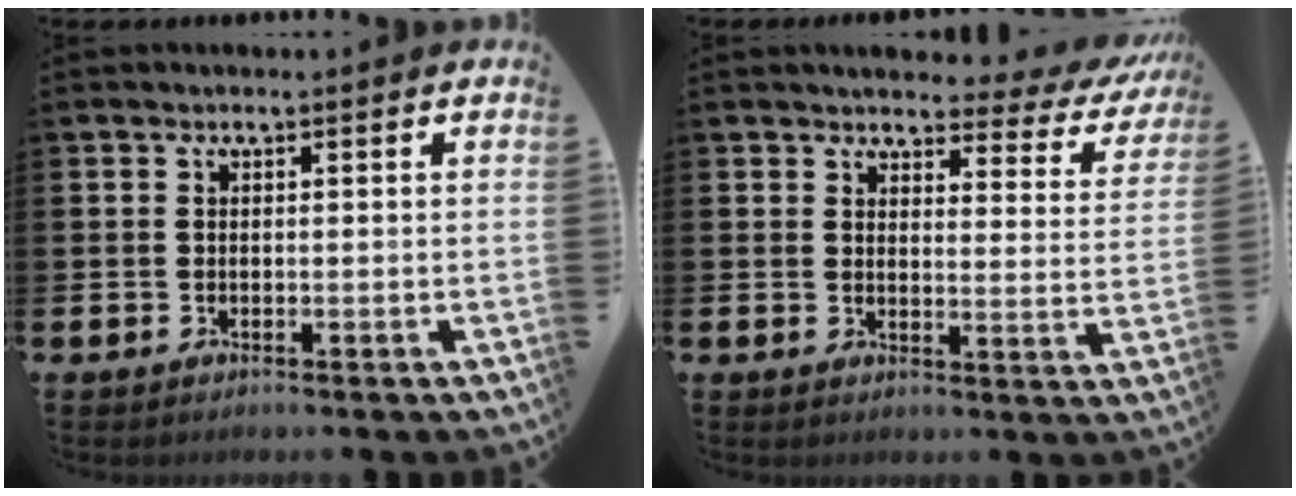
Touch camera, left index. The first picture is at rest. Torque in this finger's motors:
{"motor_torque": [1.03, -1.11, 0.24, 0.08]}